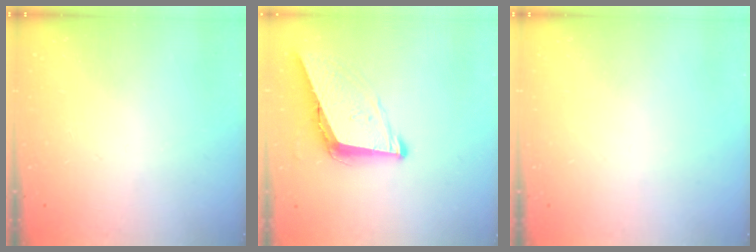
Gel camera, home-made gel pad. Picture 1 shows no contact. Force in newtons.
{"total": 8.7, "press": 8.4, "slide": 2.4}
{"total": 0.0}